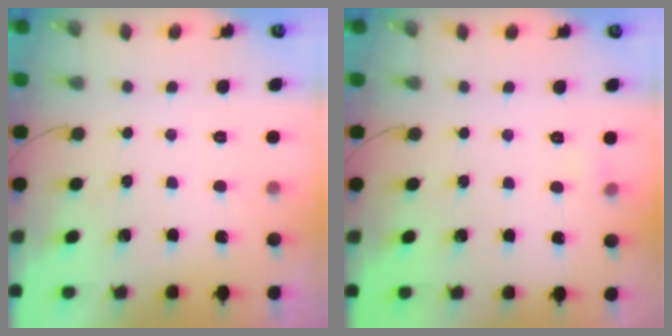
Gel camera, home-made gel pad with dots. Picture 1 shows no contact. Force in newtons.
{"total": 3.2, "press": 2.9, "slide": 1.3}